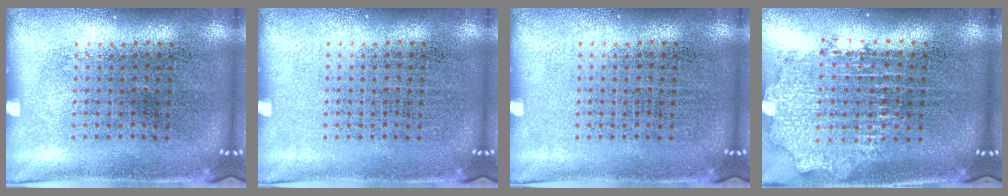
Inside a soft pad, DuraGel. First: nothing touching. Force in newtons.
{"total": 0.0}
{"total": 0.0}
{"total": 2.0, "press": 1.5, "slide": 1.3}